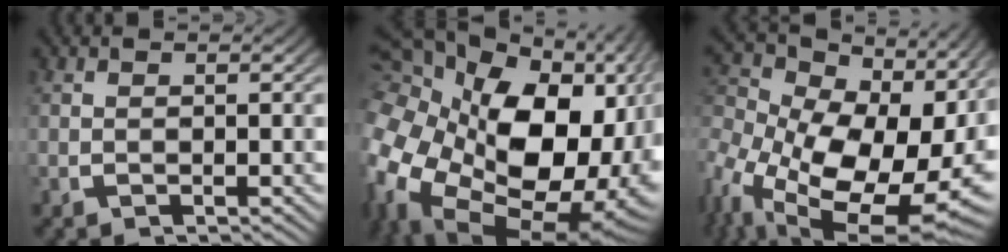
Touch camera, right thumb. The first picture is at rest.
{"total": 24.8, "force": [-1.6, 17.6, 17.4], "torque": [-0.351, -0.079, 0.005]}
{"total": 16.7, "force": [-2.4, 11.0, 12.3], "torque": [-0.242, -0.079, -0.002]}